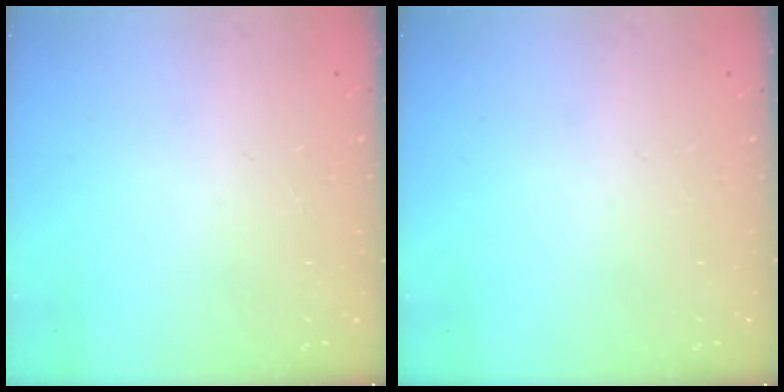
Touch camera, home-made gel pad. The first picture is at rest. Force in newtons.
{"total": 0.0}